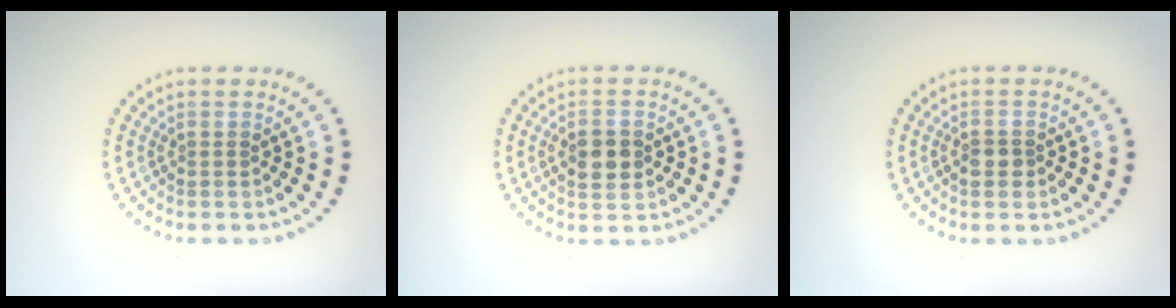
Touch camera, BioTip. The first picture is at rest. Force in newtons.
{"total": 2.9, "press": 2.9, "slide": 0.1}
{"total": 1.6, "press": 1.5, "slide": 0.5}